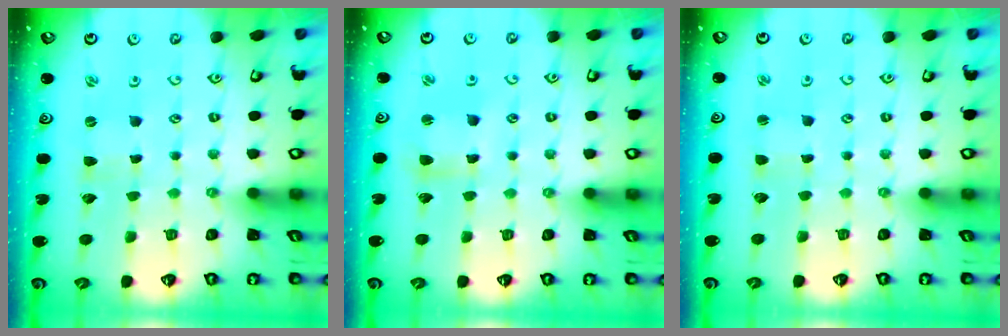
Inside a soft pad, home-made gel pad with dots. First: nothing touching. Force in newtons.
{"total": 4.6, "press": 4.6, "slide": 0.4}
{"total": 1.7, "press": 1.7, "slide": 0.2}